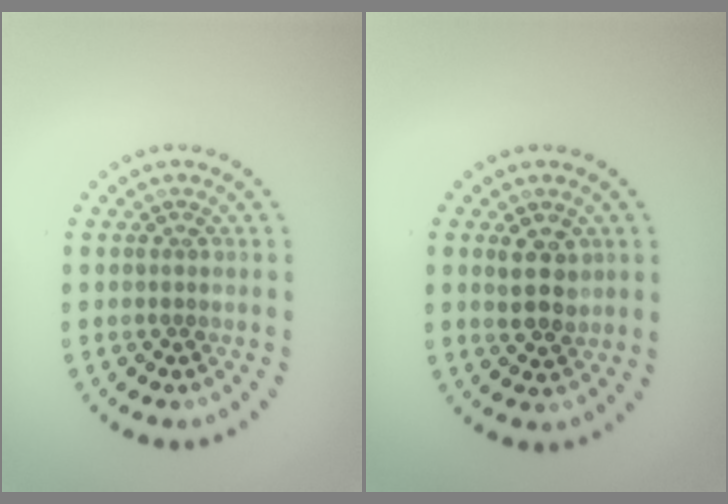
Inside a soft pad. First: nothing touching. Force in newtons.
{"total": 2.9, "press": 2.8, "slide": 0.7}